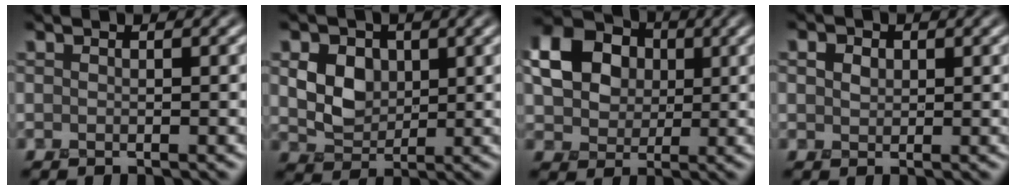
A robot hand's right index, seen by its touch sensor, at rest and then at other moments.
{"total": 4.4, "force": [0.6, 3.4, 2.7], "torque": [-0.060, -0.007, 0.006]}
{"total": 9.3, "force": [1.8, 7.7, 4.9], "torque": [-0.119, 0.034, 0.020]}
{"total": 2.9, "force": [1.3, 2.1, 1.5], "torque": [-0.041, 0.008, 0.012]}